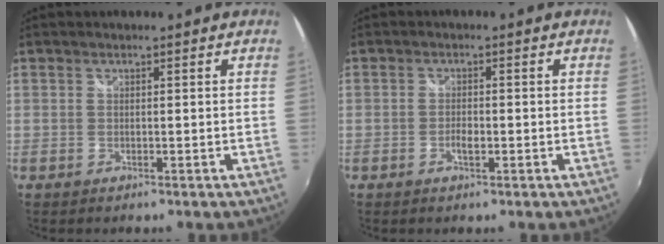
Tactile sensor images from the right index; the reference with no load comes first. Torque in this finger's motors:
{"motor_torque": [0.03, -0.02, 0.06, 0.01]}